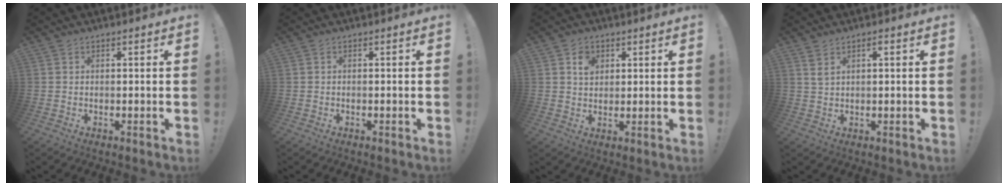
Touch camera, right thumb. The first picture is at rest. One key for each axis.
{"total": 0.0}
{"total": 4.8, "fx": 2.1, "fy": 3.9, "fz": 1.9, "tx": -0.014, "ty": -0.009, "tz": 0.033}
{"total": 2.5, "fx": 1.3, "fy": 0.7, "fz": 2.1, "tx": -0.041, "ty": -0.001, "tz": 0.022}